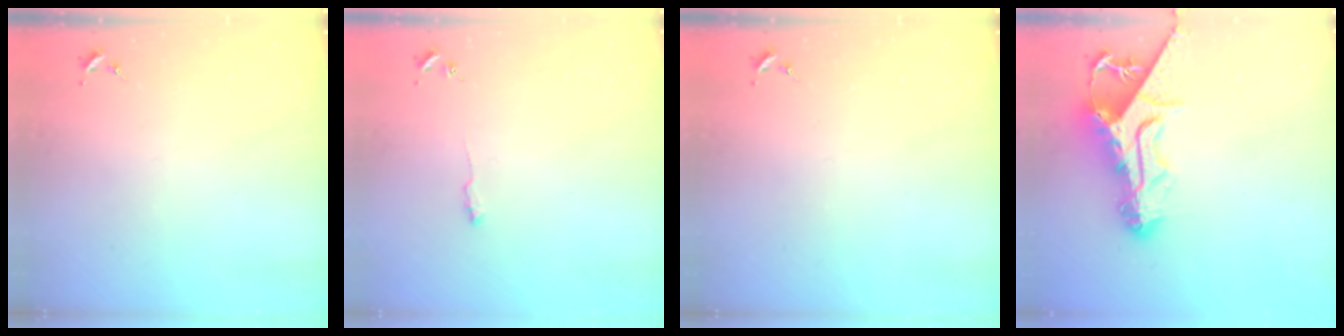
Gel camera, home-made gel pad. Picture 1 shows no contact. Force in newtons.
{"total": 3.7, "press": 3.6, "slide": 0.5}
{"total": 0.0}
{"total": 17.6, "press": 17.5, "slide": 1.7}